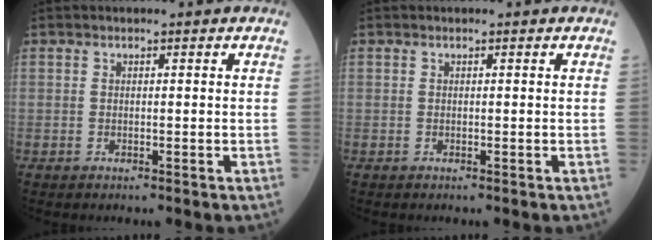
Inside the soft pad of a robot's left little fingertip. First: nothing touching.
{"total": 0.0}